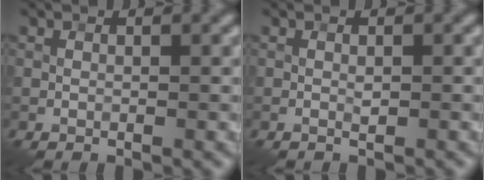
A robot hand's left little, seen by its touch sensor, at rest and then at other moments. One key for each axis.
{"total": 0.6, "fx": -0.2, "fy": 0.3, "fz": 0.4, "tx": -0.008, "ty": -0.001, "tz": -0.002}